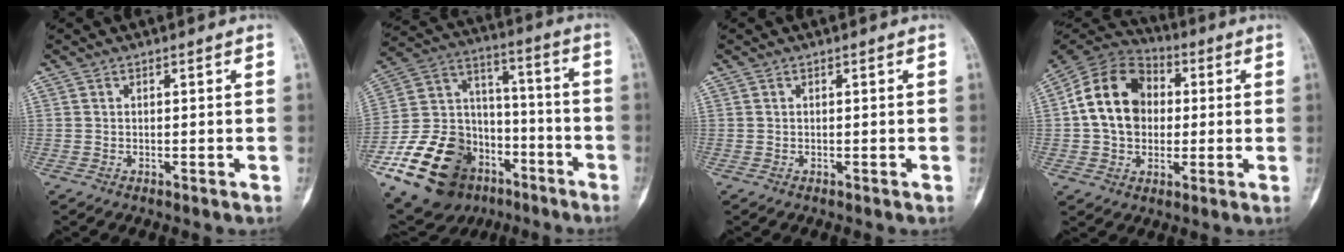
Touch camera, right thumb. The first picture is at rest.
{"total": 25.8, "force": [-12.7, 18.1, 13.3], "torque": [-0.237, 0.096, -0.203]}
{"total": 0.0}
{"total": 15.5, "force": [1.2, 12.0, 9.7], "torque": [-0.149, 0.024, 0.012]}